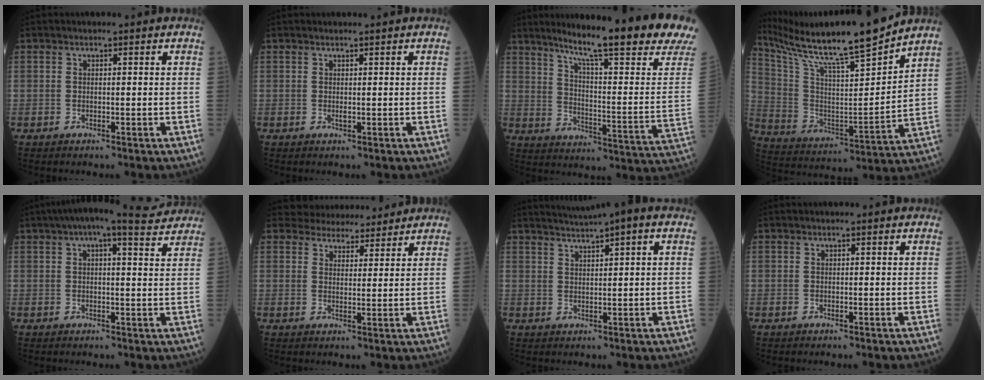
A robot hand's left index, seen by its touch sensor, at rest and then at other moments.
{"total": 1.1, "force": [0.8, 0.3, 0.8], "torque": [-0.016, 0.002, 0.013]}
{"total": 23.4, "force": [18.3, -0.8, 14.5], "torque": [-0.208, -0.066, 0.246]}
{"total": 20.7, "force": [18.3, -0.4, 9.7], "torque": [-0.186, -0.027, 0.309]}
{"total": 10.6, "force": [8.7, 1.8, 5.7], "torque": [-0.094, 0.031, 0.107]}
{"total": 7.9, "force": [7.5, 2.4, 0.8], "torque": [-0.004, 0.009, 0.099]}
{"total": 6.0, "force": [4.3, 0.0, 4.2], "torque": [-0.075, 0.027, 0.069]}
{"total": 0.0}